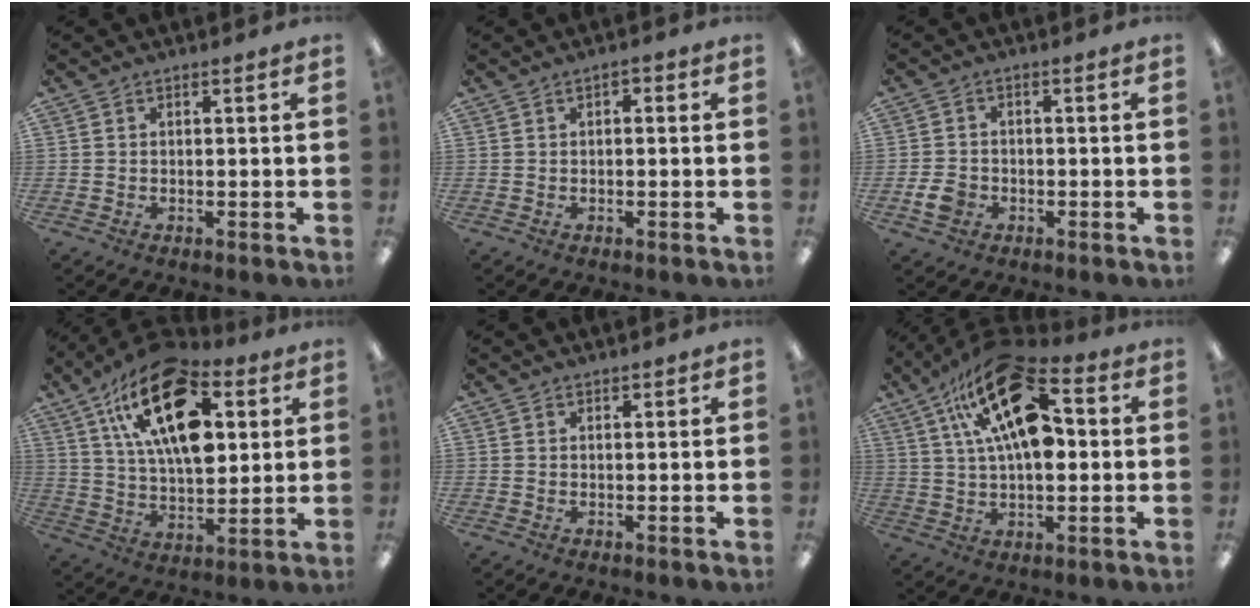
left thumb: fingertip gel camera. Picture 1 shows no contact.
{"total": 1.2, "force": [-0.1, 0.8, 0.9], "torque": [-0.016, 0.004, -0.001]}
{"total": 4.2, "force": [-1.5, 3.3, 2.2], "torque": [-0.047, 0.003, -0.027]}
{"total": 23.1, "force": [10.4, 11.6, 17.1], "torque": [-0.295, -0.041, 0.173]}
{"total": 0.9, "force": [0.7, 0.5, 0.0], "torque": [0.001, 0.002, 0.013]}
{"total": 21.7, "force": [8.6, 10.6, 16.9], "torque": [-0.297, -0.041, 0.140]}